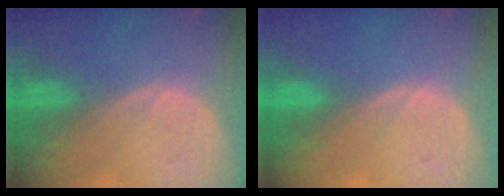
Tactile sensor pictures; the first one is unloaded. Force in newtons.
{"total": 0.0}